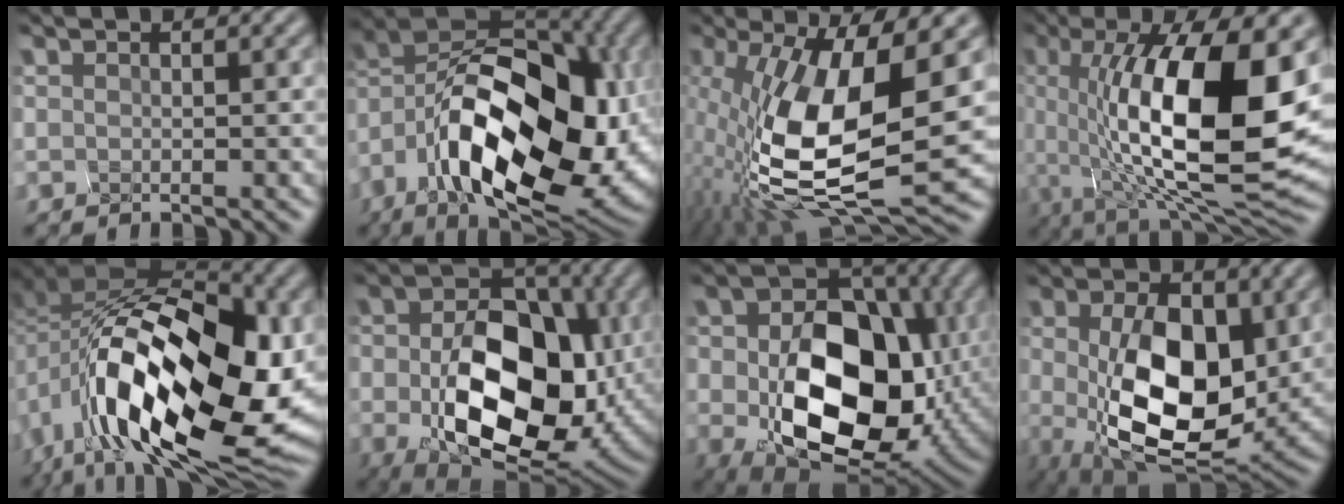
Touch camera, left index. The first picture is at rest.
{"total": 17.8, "force": [-5.6, 10.2, 13.5], "torque": [-0.232, 0.004, -0.083]}
{"total": 13.7, "force": [0.0, 5.8, 12.4], "torque": [-0.269, -0.027, 0.013]}
{"total": 14.4, "force": [0.6, 5.6, 13.2], "torque": [-0.229, -0.011, 0.021]}
{"total": 17.5, "force": [-3.4, 11.2, 13.0], "torque": [-0.256, -0.024, -0.032]}
{"total": 13.6, "force": [-2.4, 9.3, 9.7], "torque": [-0.160, -0.026, -0.028]}
{"total": 15.1, "force": [-2.0, 11.1, 10.1], "torque": [-0.165, -0.039, -0.011]}
{"total": 11.2, "force": [-0.5, 6.8, 8.9], "torque": [-0.172, -0.020, 0.016]}